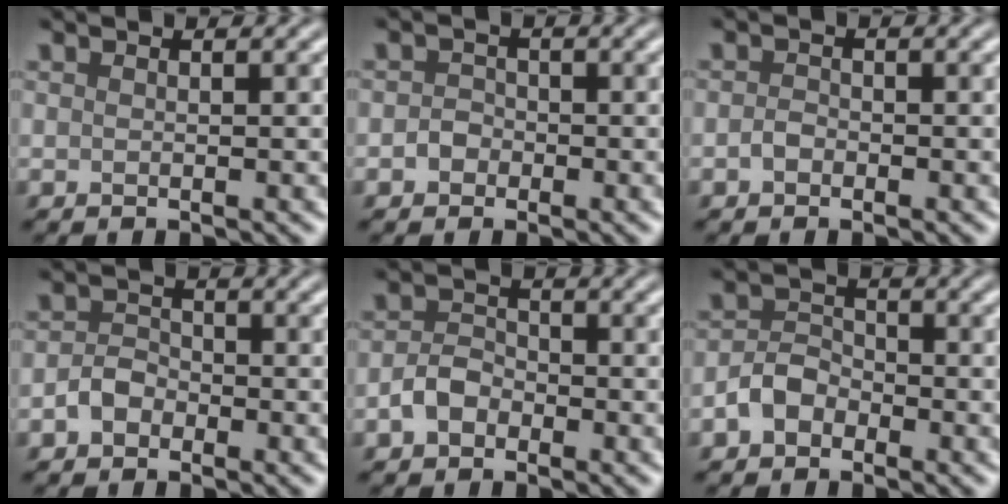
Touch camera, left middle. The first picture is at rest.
{"total": 1.5, "force": [-0.5, 1.3, 0.5], "torque": [-0.004, 0.002, -0.014]}
{"total": 1.0, "force": [-0.5, 0.8, 0.5], "torque": [-0.011, 0.000, -0.012]}
{"total": 2.0, "force": [-1.1, 1.5, 0.9], "torque": [-0.016, 0.006, -0.025]}
{"total": 2.3, "force": [-1.2, 1.6, 1.1], "torque": [-0.022, 0.006, -0.028]}
{"total": 2.6, "force": [-1.5, 1.8, 1.2], "torque": [-0.021, 0.010, -0.034]}